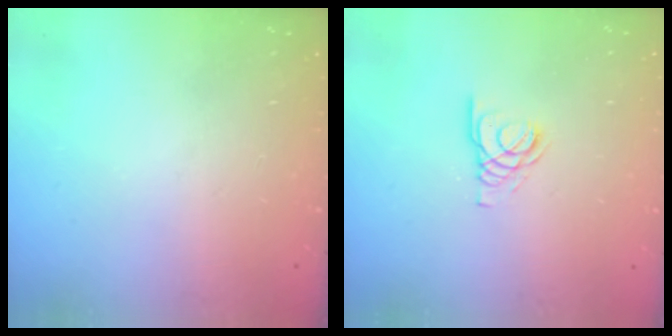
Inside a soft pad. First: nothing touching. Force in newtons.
{"total": 2.8, "press": 2.8, "slide": 0.3}